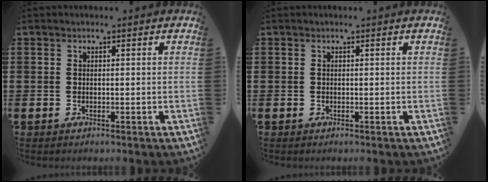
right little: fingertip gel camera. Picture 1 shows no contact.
{"total": 0.0}